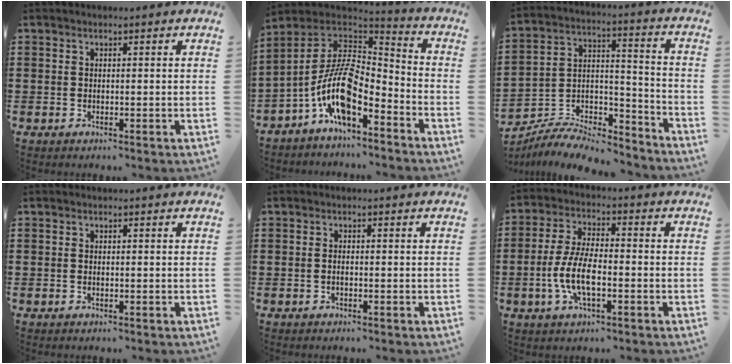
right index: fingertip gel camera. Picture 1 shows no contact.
{"total": 12.5, "force": [-5.6, 5.0, 10.0], "torque": [-0.227, -0.006, -0.119]}
{"total": 7.7, "force": [-7.3, 1.8, 1.7], "torque": [-0.027, 0.015, -0.144]}
{"total": 0.0}
{"total": 0.8, "force": [-0.3, 0.3, 0.7], "torque": [-0.014, -0.004, -0.004]}
{"total": 8.1, "force": [-2.2, 3.2, 7.1], "torque": [-0.166, -0.009, -0.048]}